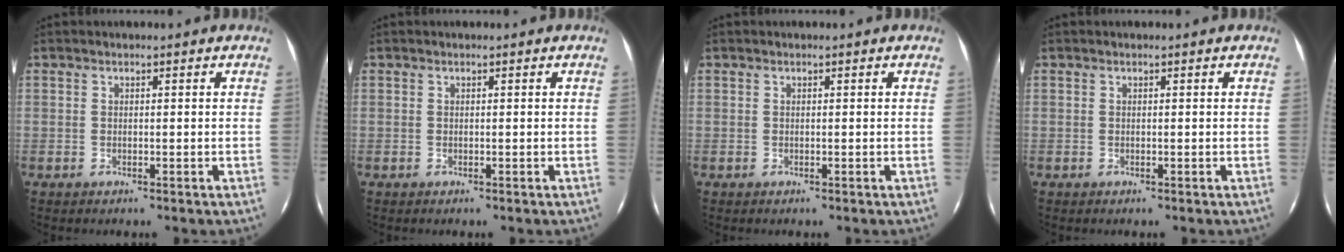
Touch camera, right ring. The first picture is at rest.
{"total": 0.0}
{"total": 0.0}
{"total": 0.0}